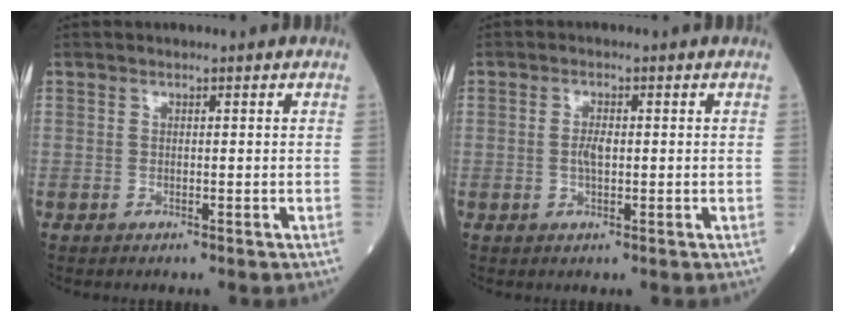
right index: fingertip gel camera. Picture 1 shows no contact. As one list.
[{"total": 2.2, "force": [0.0, 0.7, 2.1], "torque": [-0.044, 0.001, 0.000]}]